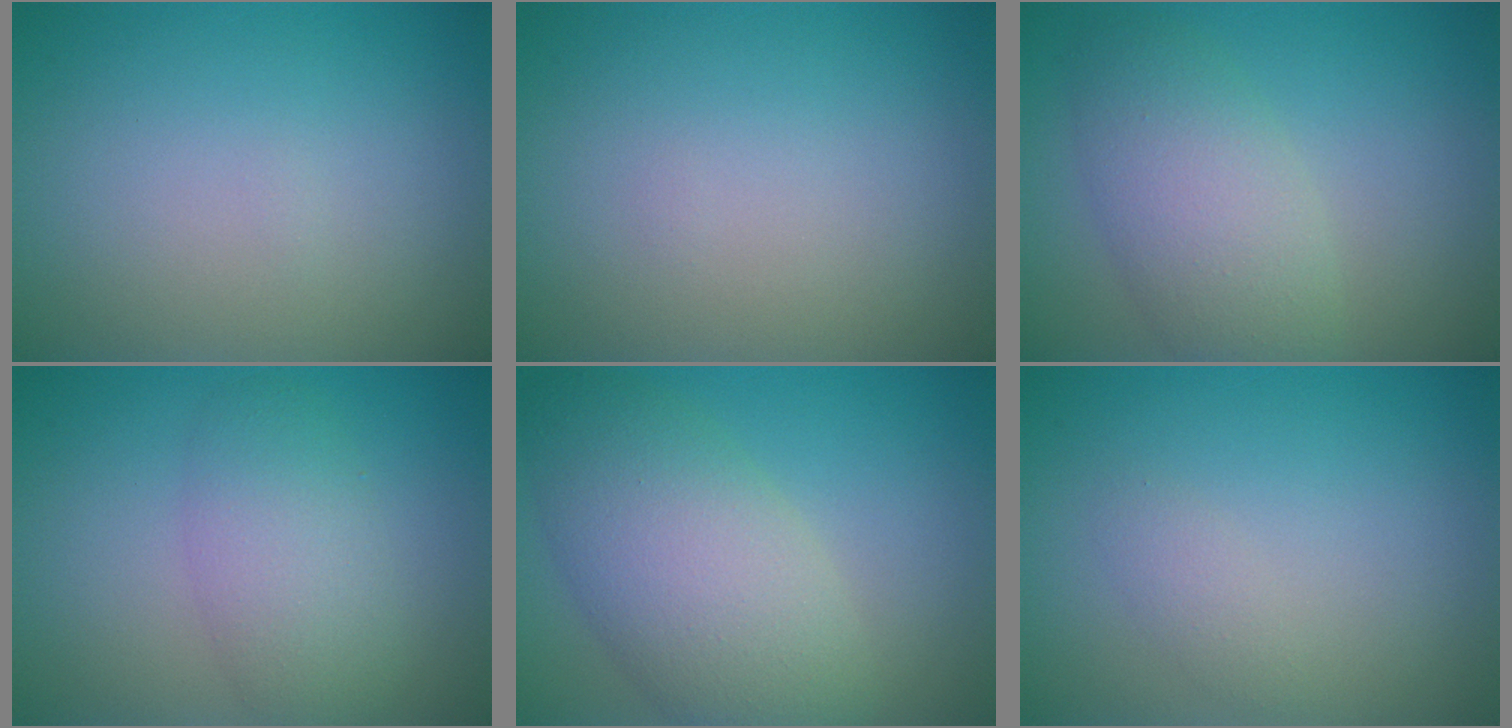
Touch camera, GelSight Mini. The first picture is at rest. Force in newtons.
{"total": 0.0}
{"total": 6.5, "press": 6.5, "slide": 0.1}
{"total": 3.9, "press": 3.9, "slide": 0.1}
{"total": 7.9, "press": 7.8, "slide": 0.2}
{"total": 1.0, "press": 1.0, "slide": 0.0}